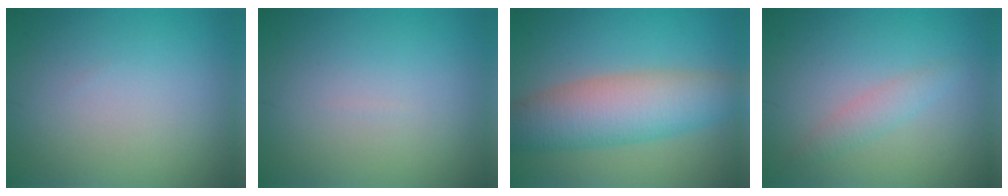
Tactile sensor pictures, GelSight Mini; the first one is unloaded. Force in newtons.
{"total": 0.0}
{"total": 7.3, "press": 7.3, "slide": 0.2}
{"total": 1.6, "press": 1.6, "slide": 0.1}